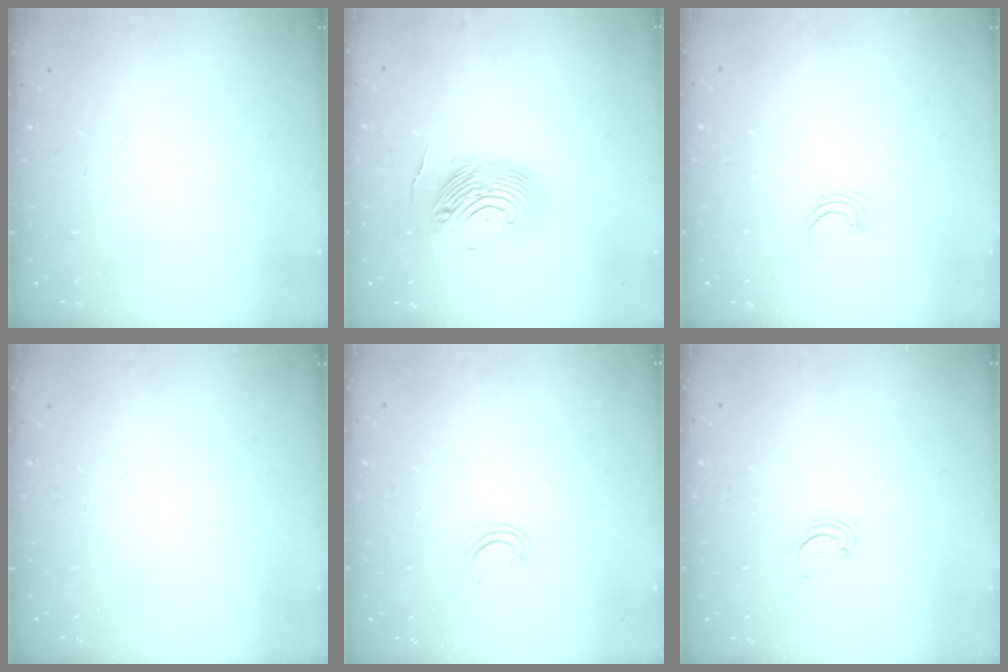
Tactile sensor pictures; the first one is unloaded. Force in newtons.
{"total": 15.5, "press": 14.6, "slide": 5.1}
{"total": 2.3, "press": 2.3, "slide": 0.1}
{"total": 0.0}
{"total": 6.0, "press": 5.8, "slide": 1.6}
{"total": 3.2, "press": 3.1, "slide": 0.4}